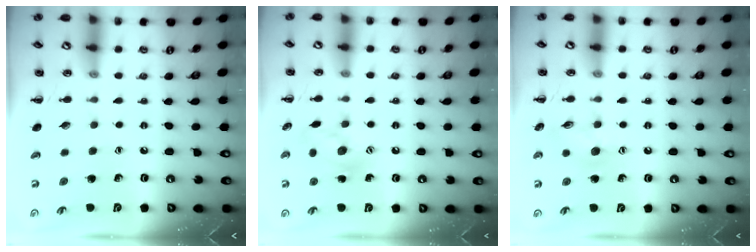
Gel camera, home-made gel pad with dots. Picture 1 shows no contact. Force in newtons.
{"total": 9.8, "press": 9.7, "slide": 0.6}
{"total": 7.7, "press": 7.7, "slide": 0.9}